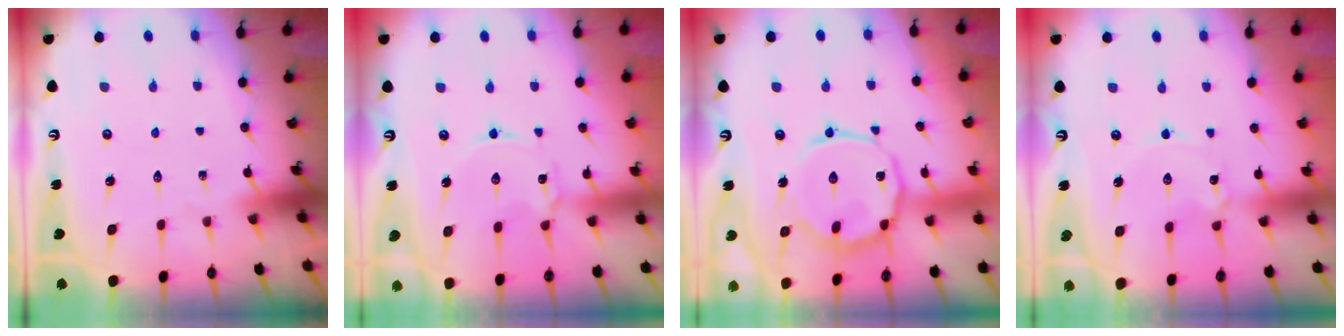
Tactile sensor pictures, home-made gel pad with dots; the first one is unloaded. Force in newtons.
{"total": 2.2, "press": 2.2, "slide": 0.3}
{"total": 12.5, "press": 12.4, "slide": 0.9}
{"total": 1.6, "press": 1.6, "slide": 0.1}